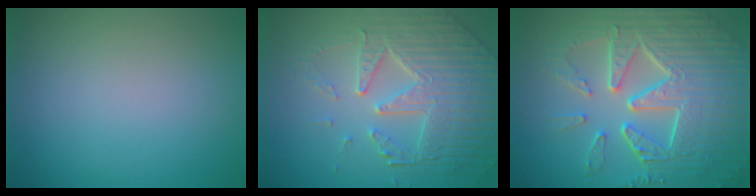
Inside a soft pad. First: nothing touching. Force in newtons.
{"total": 7.6, "press": 5.5, "slide": 5.2}
{"total": 9.9, "press": 6.7, "slide": 7.3}